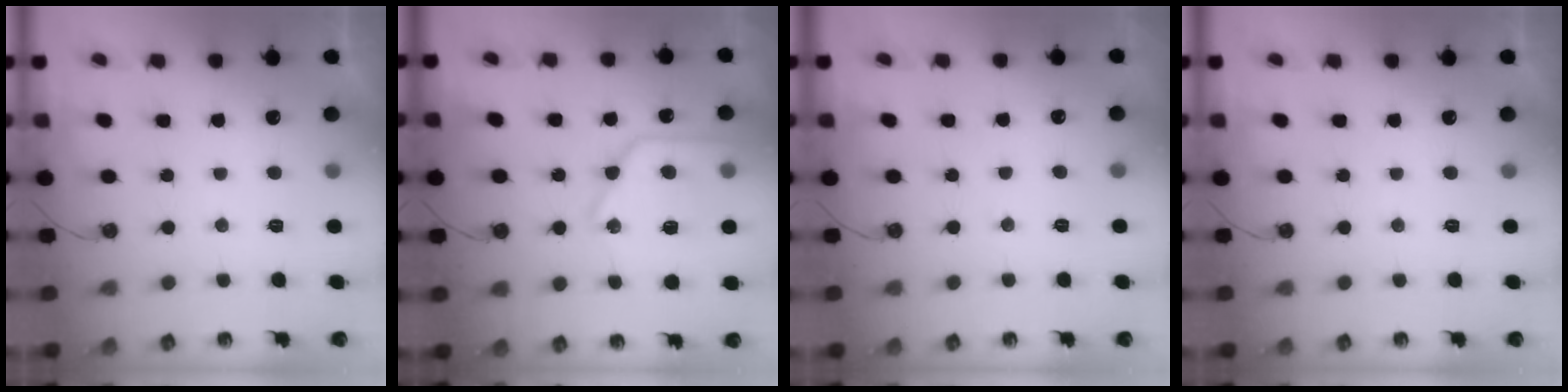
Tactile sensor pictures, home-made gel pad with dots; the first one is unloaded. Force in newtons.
{"total": 18.3, "press": 18.3, "slide": 1.4}
{"total": 2.4, "press": 2.4, "slide": 0.4}
{"total": 0.0}